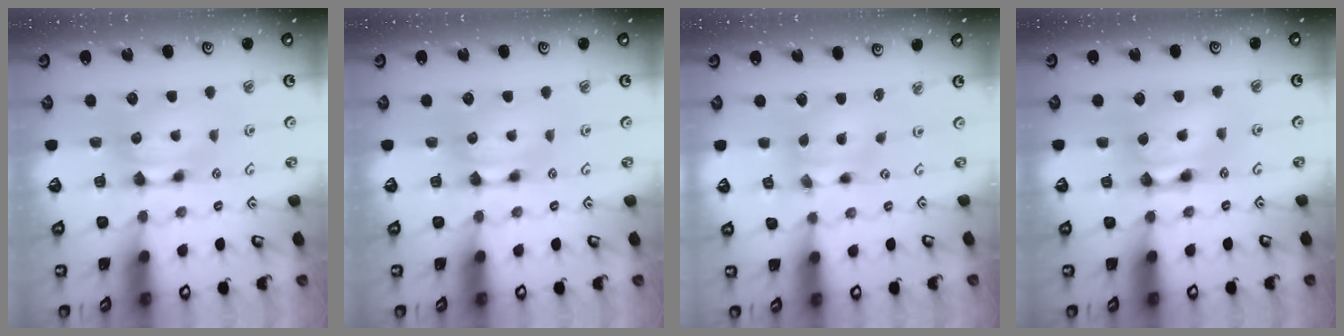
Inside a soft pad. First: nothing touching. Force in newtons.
{"total": 0.0}
{"total": 4.3, "press": 3.8, "slide": 1.9}
{"total": 2.5, "press": 2.5, "slide": 0.2}